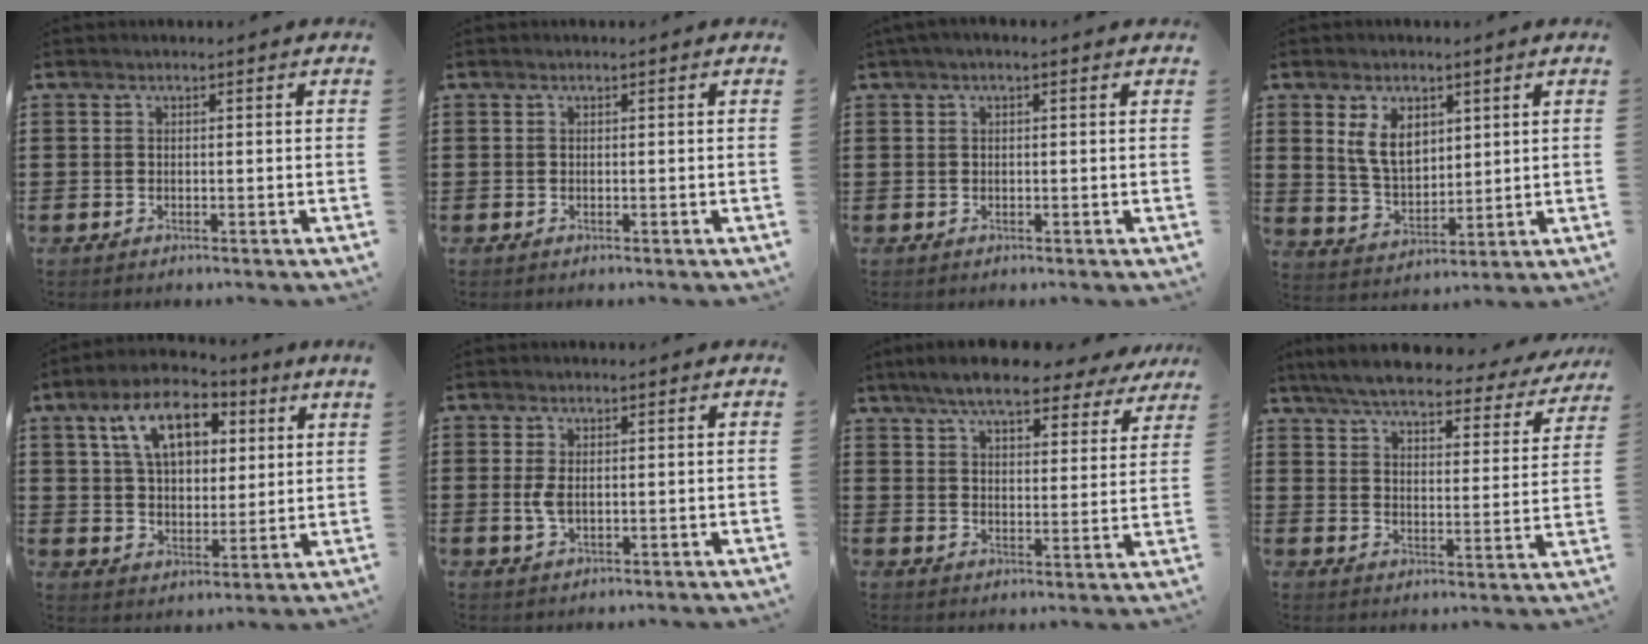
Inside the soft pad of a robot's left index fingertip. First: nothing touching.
{"total": 0.0}
{"total": 0.9, "force": [0.1, 0.0, 0.9], "torque": [-0.016, 0.000, 0.003]}
{"total": 6.6, "force": [3.0, 4.0, 4.2], "torque": [-0.089, 0.006, 0.056]}
{"total": 10.3, "force": [5.7, 4.9, 7.0], "torque": [-0.135, 0.000, 0.098]}
{"total": 2.8, "force": [0.1, 1.3, 2.5], "torque": [-0.064, -0.003, -0.003]}
{"total": 8.1, "force": [7.1, 1.2, 3.7], "torque": [-0.089, -0.024, 0.126]}
{"total": 6.1, "force": [5.6, 0.6, 2.5], "torque": [-0.074, -0.032, 0.094]}